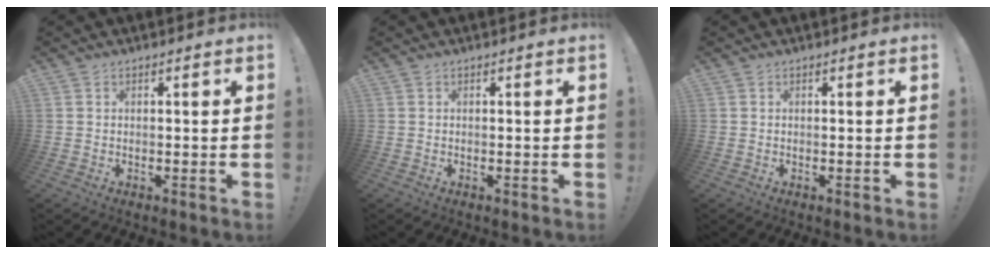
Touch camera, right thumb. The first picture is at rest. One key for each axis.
{"total": 0.0}
{"total": 0.0}